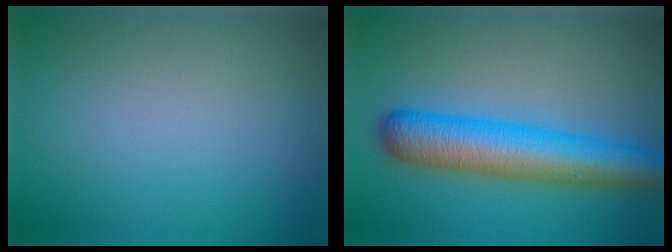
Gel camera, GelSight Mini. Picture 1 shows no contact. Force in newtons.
{"total": 8.2, "press": 8.2, "slide": 0.3}